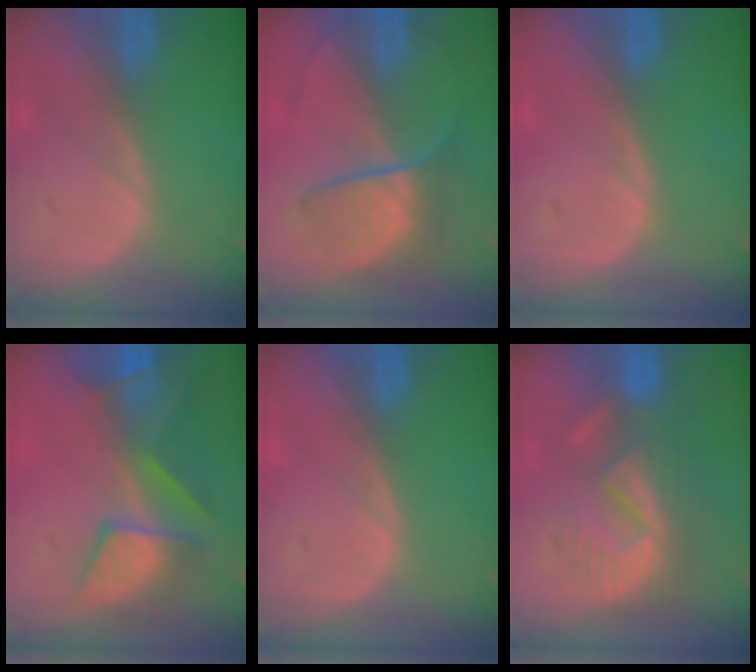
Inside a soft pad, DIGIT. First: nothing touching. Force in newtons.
{"total": 6.4, "press": 6.4, "slide": 0.8}
{"total": 0.0}
{"total": 8.2, "press": 7.9, "slide": 1.8}
{"total": 0.0}
{"total": 8.8, "press": 8.2, "slide": 3.3}